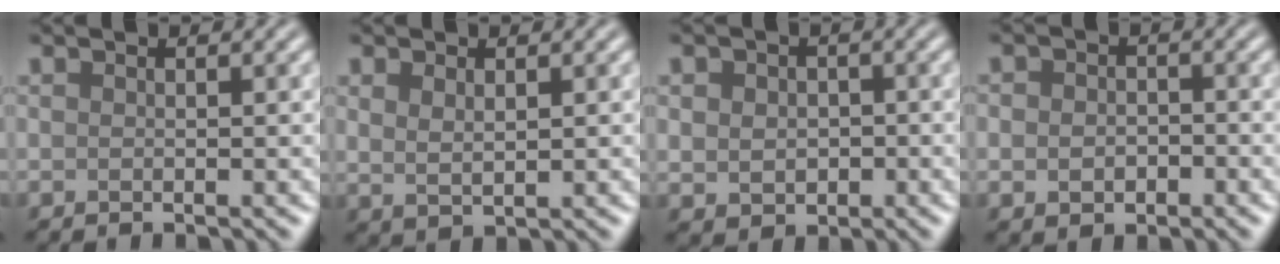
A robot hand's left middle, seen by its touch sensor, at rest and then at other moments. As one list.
[{"total": 1.7, "force": [0.7, 0.9, 1.3], "torque": [-0.028, -0.004, 0.020]}, {"total": 3.1, "force": [-0.1, 2.6, 1.7], "torque": [-0.025, -0.003, -0.001]}, {"total": 2.5, "force": [-0.5, 1.9, 1.5], "torque": [-0.013, -0.006, -0.014]}]